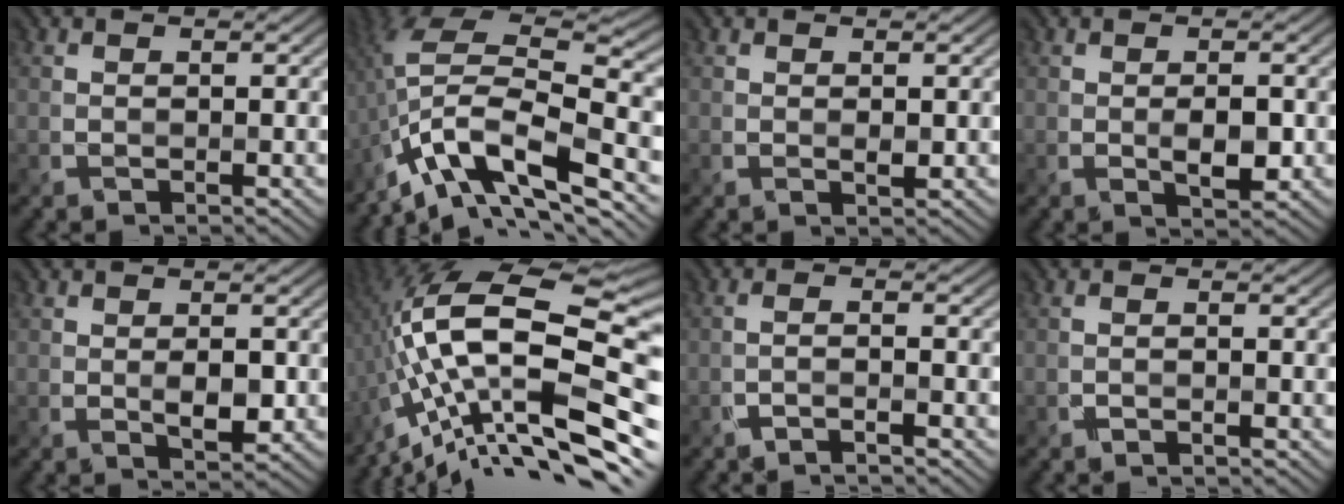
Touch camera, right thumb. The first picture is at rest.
{"total": 13.6, "force": [-6.6, 5.0, 10.8], "torque": [-0.208, 0.001, -0.123]}
{"total": 0.5, "force": [0.2, 0.1, 0.5], "torque": [-0.009, -0.001, 0.004]}
{"total": 2.5, "force": [-0.3, 1.0, 2.2], "torque": [-0.040, -0.004, -0.001]}
{"total": 2.3, "force": [-0.1, 1.0, 2.0], "torque": [-0.035, -0.007, 0.005]}
{"total": 18.6, "force": [-4.8, 6.2, 16.9], "torque": [-0.292, 0.022, -0.088]}
{"total": 2.1, "force": [-1.4, 0.3, 1.5], "torque": [-0.015, 0.009, -0.042]}
{"total": 0.8, "force": [-0.3, 0.2, 0.7], "torque": [-0.007, 0.004, -0.012]}